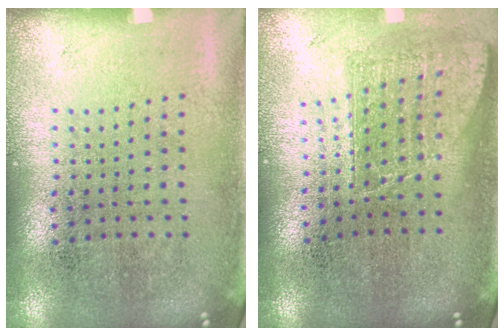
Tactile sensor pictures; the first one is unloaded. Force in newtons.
{"total": 1.5, "press": 1.2, "slide": 0.9}